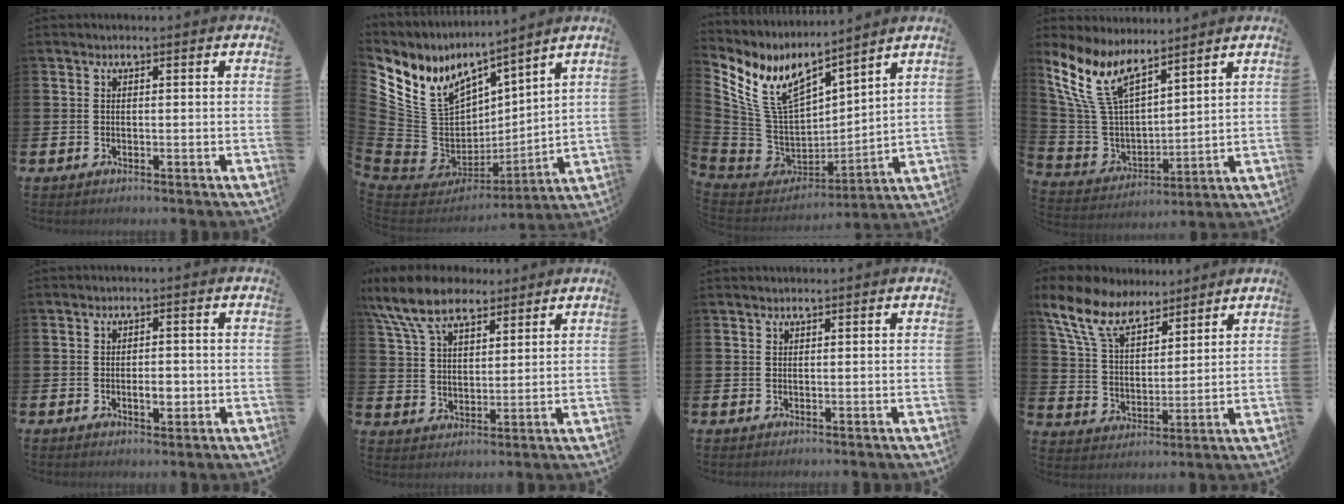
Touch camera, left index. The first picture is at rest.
{"total": 7.6, "force": [6.0, 4.6, 0.5], "torque": [-0.074, -0.068, 0.112]}
{"total": 10.3, "force": [7.9, 4.4, 4.9], "torque": [-0.138, -0.048, 0.146]}
{"total": 10.2, "force": [7.8, 4.1, 5.0], "torque": [-0.137, -0.038, 0.147]}
{"total": 2.1, "force": [-0.4, 1.2, 1.7], "torque": [-0.012, -0.007, -0.012]}
{"total": 10.0, "force": [8.3, 4.0, 4.0], "torque": [-0.103, -0.023, 0.154]}
{"total": 0.9, "force": [0.9, 0.1, 0.0], "torque": [0.012, -0.004, 0.014]}
{"total": 9.6, "force": [8.0, 4.1, 3.4], "torque": [-0.108, -0.034, 0.149]}